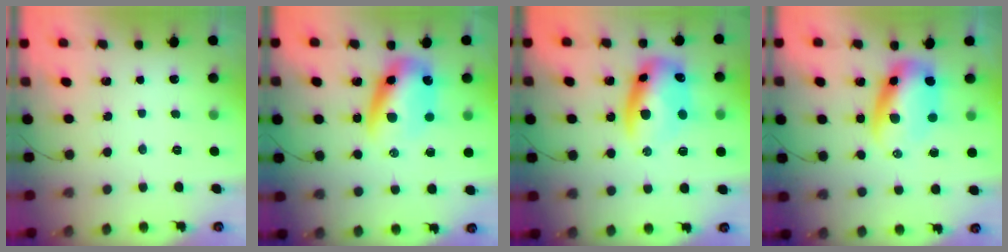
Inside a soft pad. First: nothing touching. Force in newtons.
{"total": 10.3, "press": 9.9, "slide": 2.8}
{"total": 13.6, "press": 13.4, "slide": 2.8}
{"total": 8.5, "press": 8.3, "slide": 2.0}